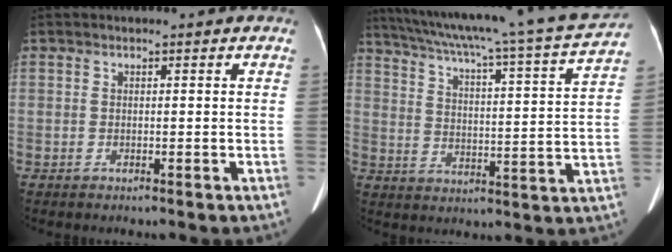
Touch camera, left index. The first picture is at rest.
{"total": 24.8, "force": [21.8, -0.3, 11.8], "torque": [-0.194, -0.032, 0.292]}